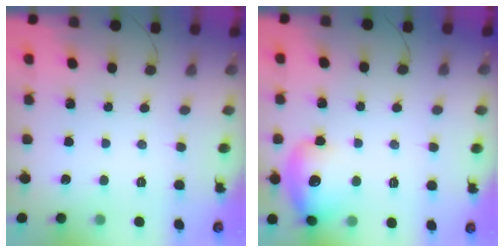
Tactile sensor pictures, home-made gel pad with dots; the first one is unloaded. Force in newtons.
{"total": 15.6, "press": 13.8, "slide": 7.4}